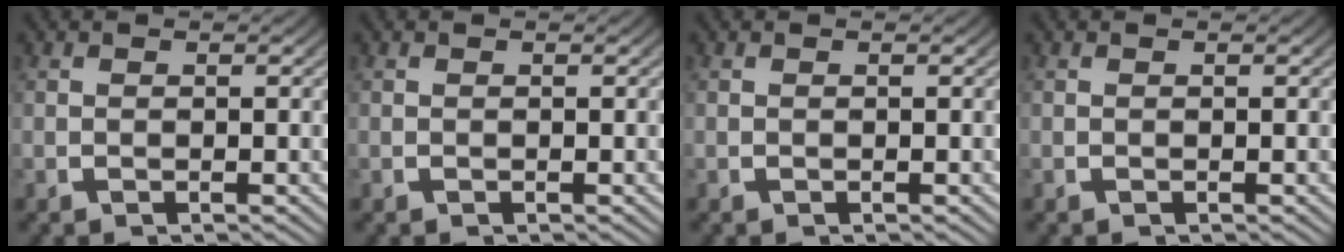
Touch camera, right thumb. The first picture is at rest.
{"total": 0.0}
{"total": 0.0}
{"total": 0.0}